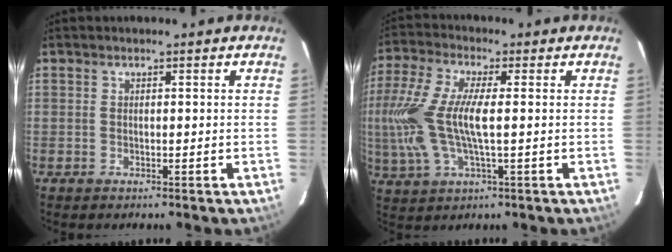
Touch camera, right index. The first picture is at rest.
{"total": 15.5, "force": [-0.2, 5.1, 14.7], "torque": [-0.304, -0.002, -0.005]}